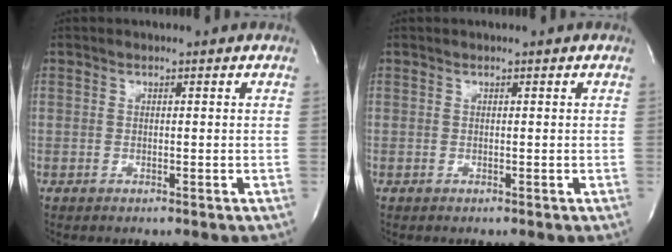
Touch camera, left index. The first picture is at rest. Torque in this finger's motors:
{"motor_torque": [0.00, -0.09, 0.00, -0.01]}